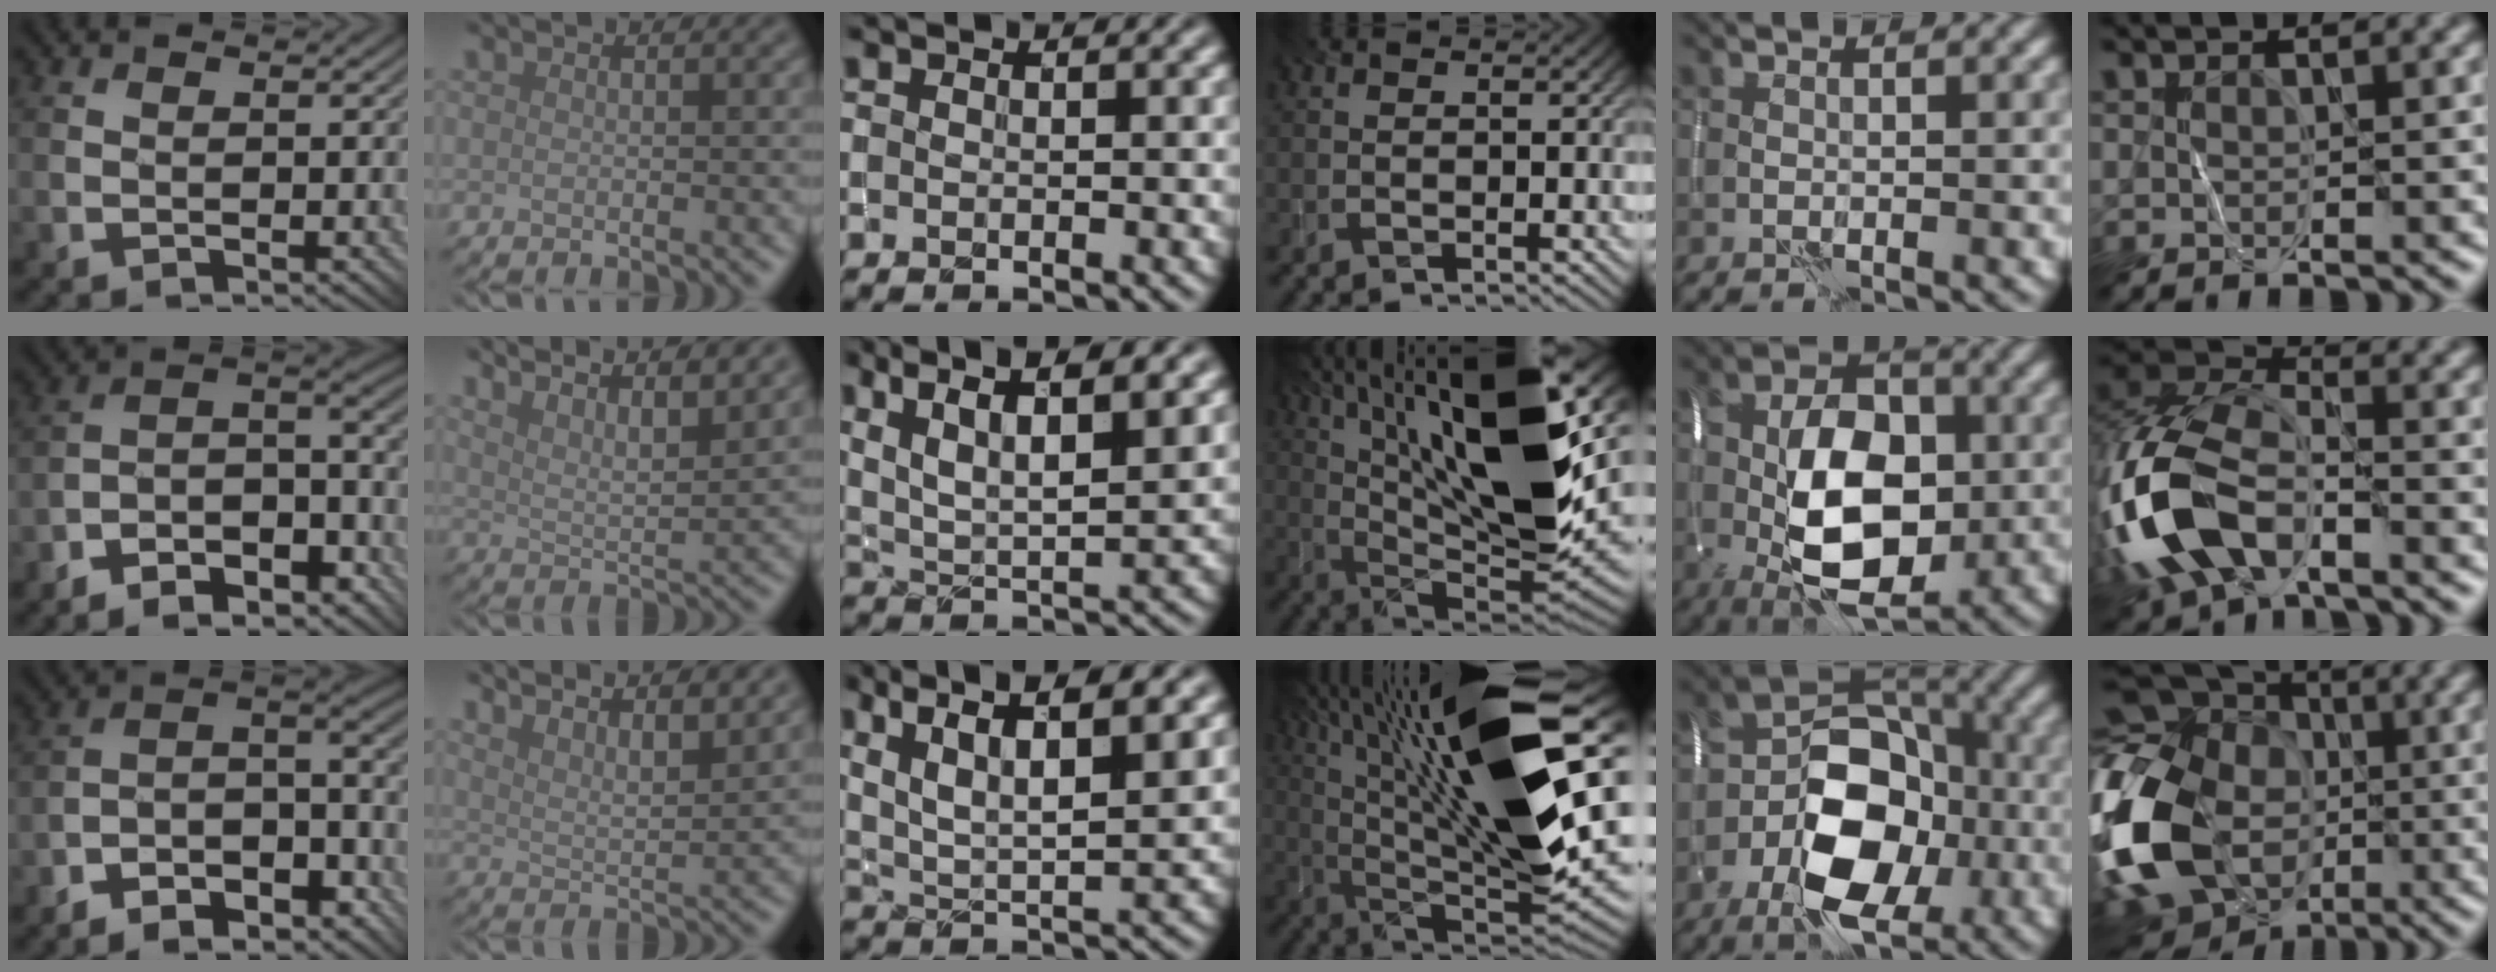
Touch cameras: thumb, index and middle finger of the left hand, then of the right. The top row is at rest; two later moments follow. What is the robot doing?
{"motion": "wrap", "object": "yarn"}